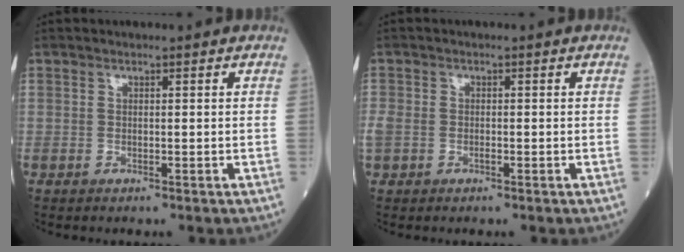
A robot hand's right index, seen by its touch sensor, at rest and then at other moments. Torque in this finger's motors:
{"motor_torque": [0.68, -0.45, 0.35, 0.06]}